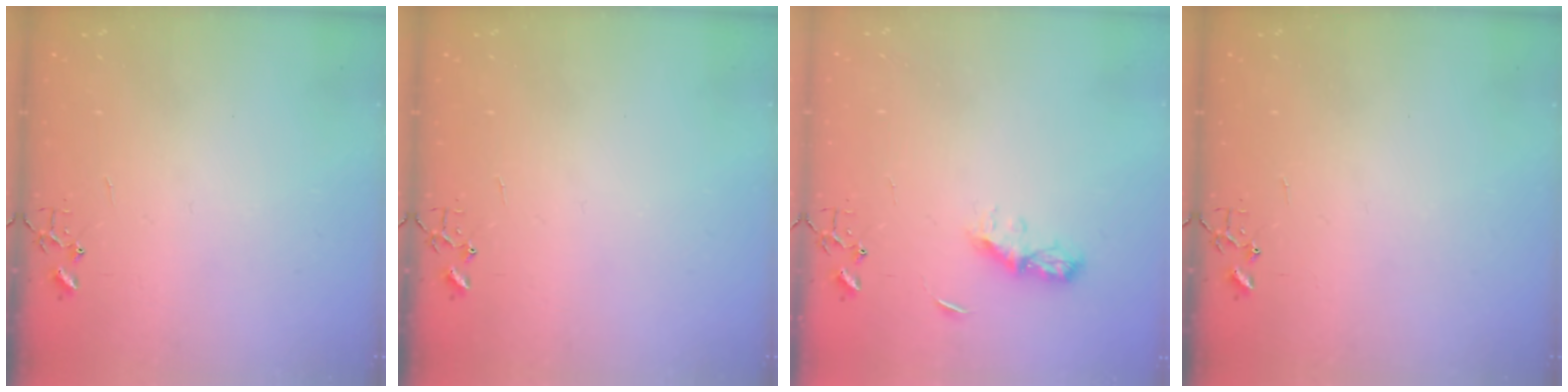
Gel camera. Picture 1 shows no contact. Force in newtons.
{"total": 0.0}
{"total": 6.4, "press": 6.3, "slide": 0.7}
{"total": 0.0}